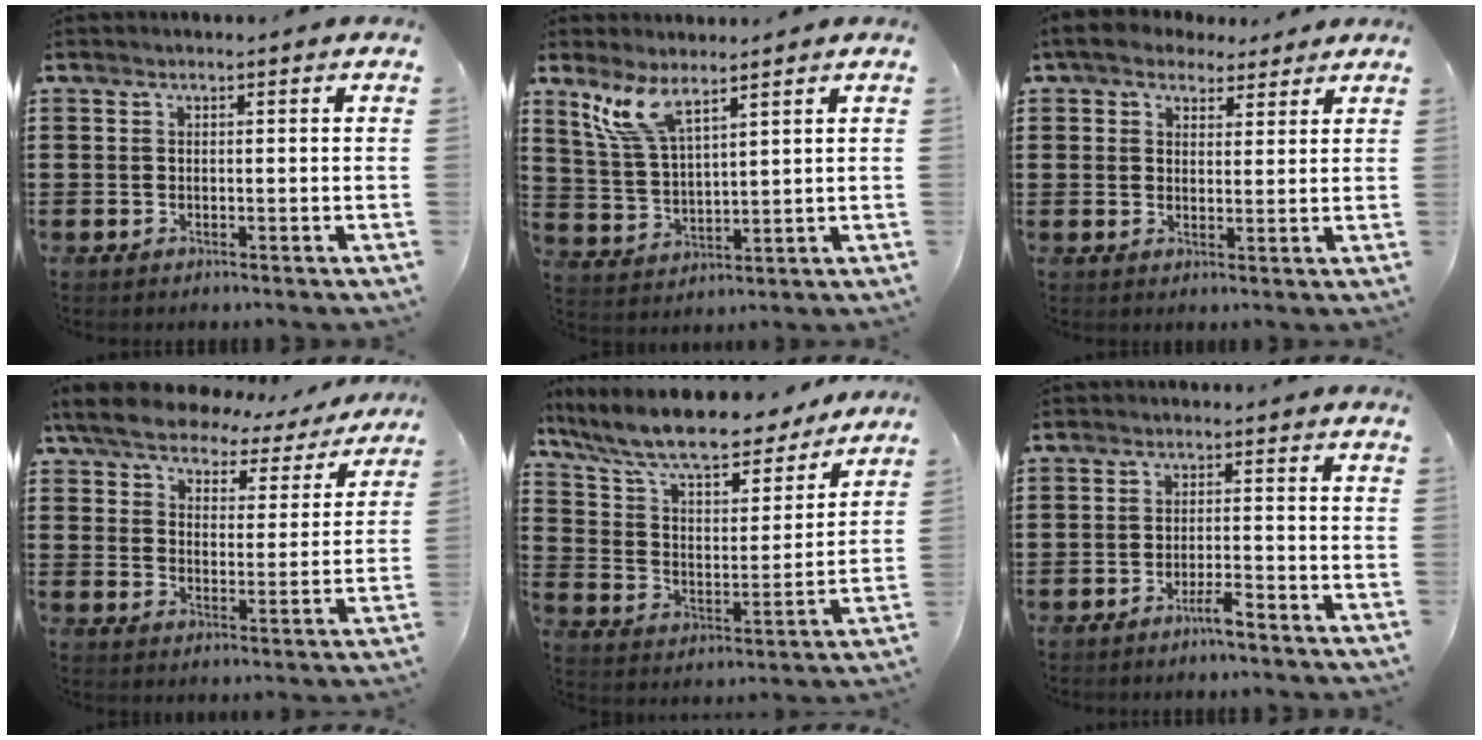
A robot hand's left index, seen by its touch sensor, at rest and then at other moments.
{"total": 7.7, "force": [5.4, 2.0, 5.1], "torque": [-0.122, -0.010, 0.096]}
{"total": 5.0, "force": [4.0, 2.3, 1.7], "torque": [-0.048, 0.006, 0.076]}
{"total": 5.8, "force": [5.4, 1.5, 1.5], "torque": [-0.059, -0.030, 0.092]}
{"total": 10.4, "force": [9.3, 1.4, 4.4], "torque": [-0.124, -0.057, 0.160]}
{"total": 2.9, "force": [-2.2, 0.3, 1.8], "torque": [-0.030, 0.006, -0.041]}